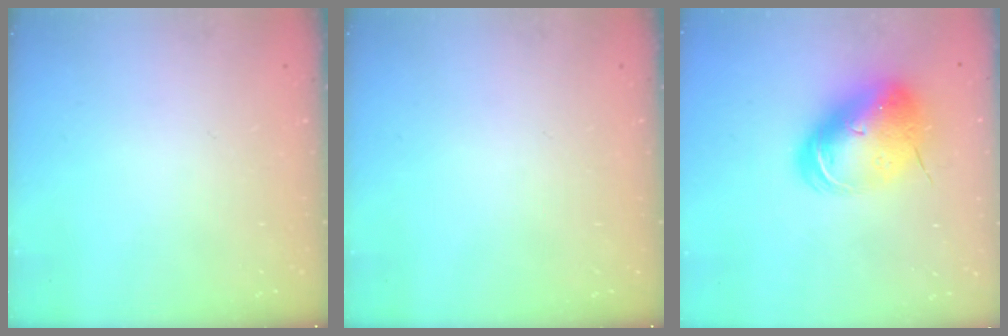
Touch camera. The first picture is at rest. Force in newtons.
{"total": 0.0}
{"total": 17.8, "press": 17.5, "slide": 3.2}